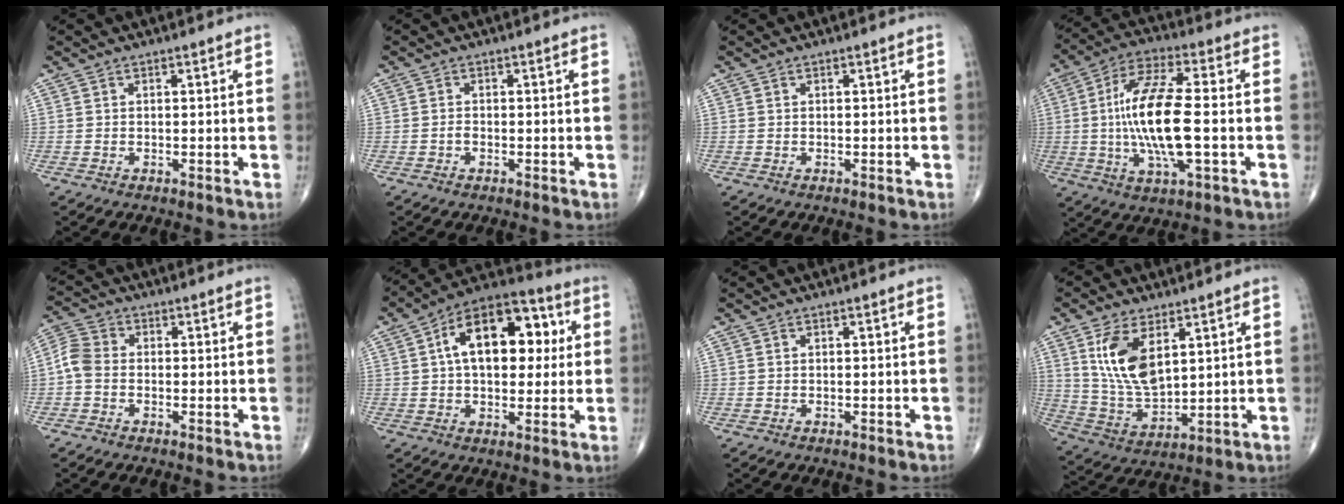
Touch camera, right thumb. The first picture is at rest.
{"total": 0.8, "force": [-0.4, 0.5, 0.6], "torque": [-0.009, 0.004, -0.008]}
{"total": 0.0}
{"total": 16.8, "force": [-1.1, 5.2, 15.9], "torque": [-0.316, 0.012, -0.021]}
{"total": 4.7, "force": [-0.8, 3.5, 3.0], "torque": [-0.061, 0.012, -0.030]}
{"total": 18.3, "force": [3.7, 10.6, 14.5], "torque": [-0.186, 0.024, 0.049]}
{"total": 0.0}
{"total": 12.6, "force": [4.8, 6.4, 9.7], "torque": [-0.180, -0.023, 0.108]}